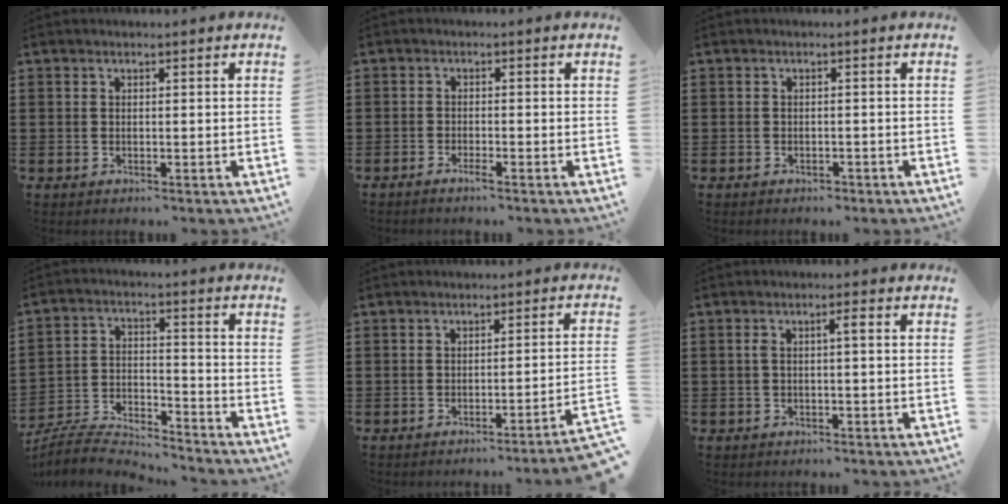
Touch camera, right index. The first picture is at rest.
{"total": 1.3, "force": [-1.2, 0.0, 0.6], "torque": [-0.012, -0.003, -0.022]}
{"total": 1.1, "force": [-1.0, 0.3, 0.0], "torque": [-0.004, 0.003, -0.023]}
{"total": 5.6, "force": [-5.5, 0.5, 1.0], "torque": [-0.039, -0.005, -0.114]}
{"total": 2.6, "force": [-2.1, -0.6, 1.4], "torque": [-0.026, -0.007, -0.044]}
{"total": 2.1, "force": [0.0, 0.3, 2.1], "torque": [-0.032, 0.001, -0.005]}